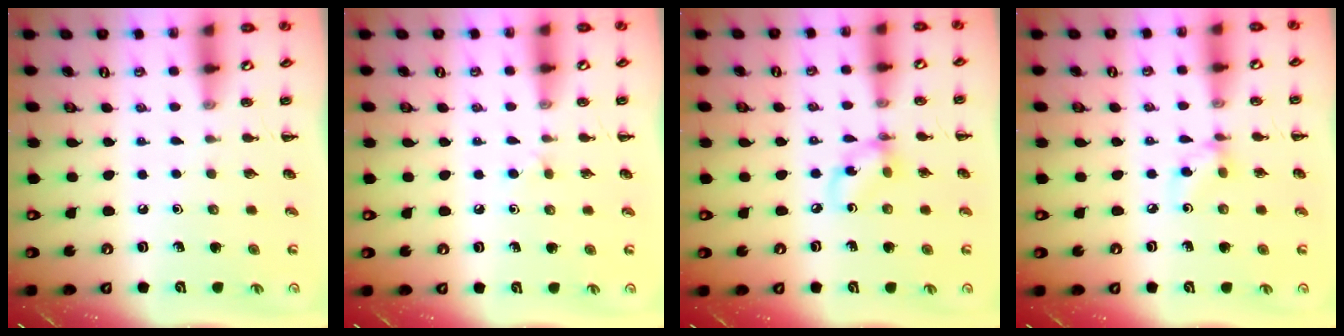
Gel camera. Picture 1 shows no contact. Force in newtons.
{"total": 2.4, "press": 2.3, "slide": 0.9}
{"total": 6.2, "press": 6.1, "slide": 0.8}
{"total": 3.8, "press": 3.7, "slide": 0.8}